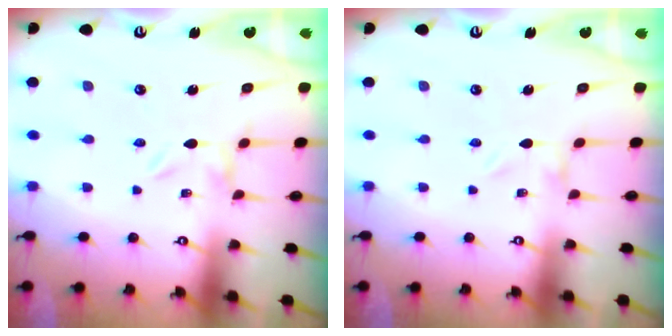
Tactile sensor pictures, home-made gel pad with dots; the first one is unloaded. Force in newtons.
{"total": 0.0}